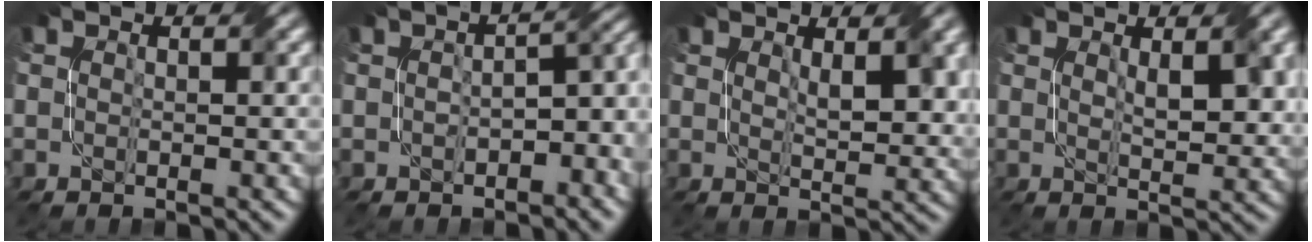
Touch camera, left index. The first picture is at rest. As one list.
[{"total": 4.8, "force": [-1.3, 2.6, 3.8], "torque": [-0.034, 0.007, -0.014]}, {"total": 3.2, "force": [1.7, 0.9, 2.6], "torque": [-0.042, 0.001, 0.039]}, {"total": 3.4, "force": [1.5, 0.8, 2.9], "torque": [-0.045, 0.002, 0.034]}]